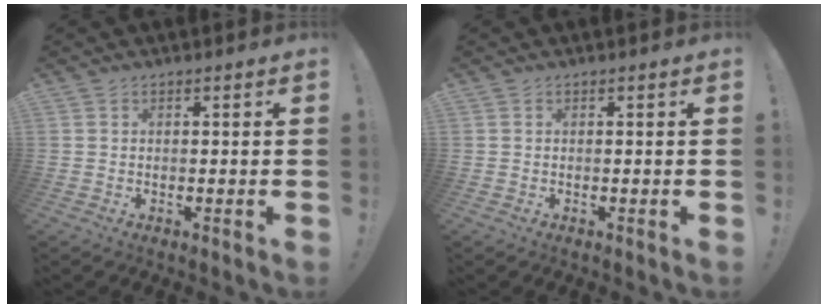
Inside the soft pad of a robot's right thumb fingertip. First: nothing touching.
{"total": 0.0}